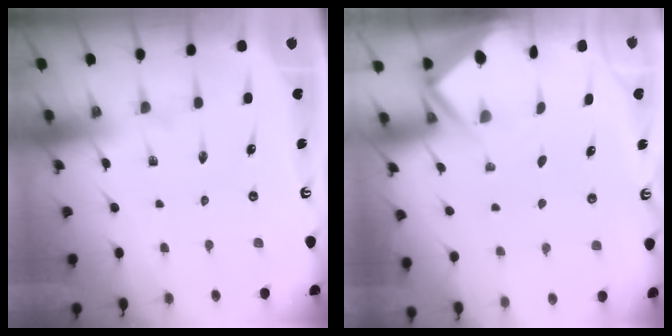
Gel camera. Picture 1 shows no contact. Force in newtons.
{"total": 2.4, "press": 2.4, "slide": 0.1}